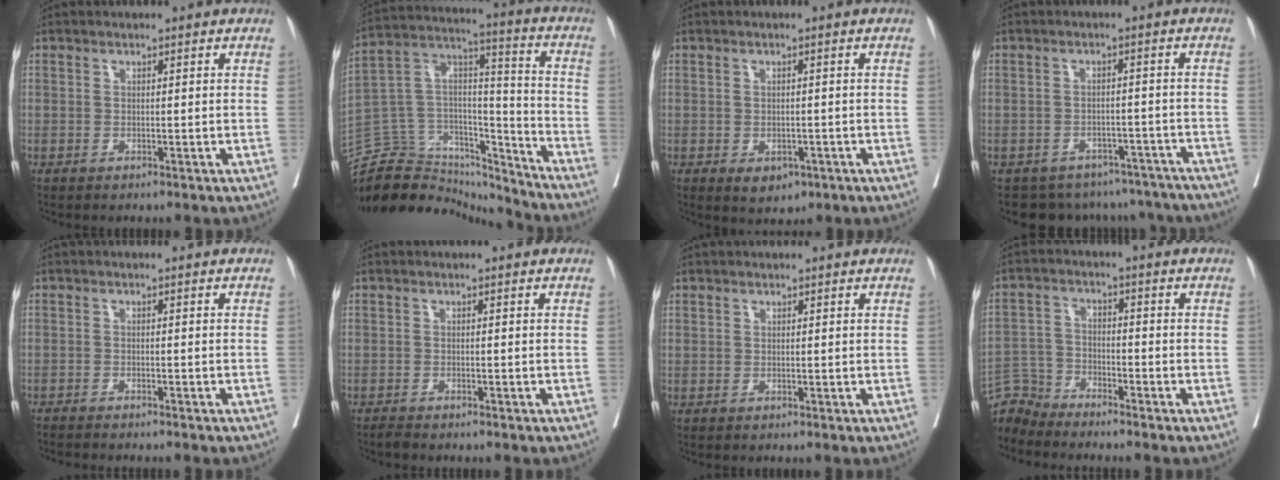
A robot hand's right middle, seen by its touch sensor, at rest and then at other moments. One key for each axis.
{"total": 22.7, "fx": -21.2, "fy": 6.4, "fz": 4.9, "tx": -0.121, "ty": 0.053, "tz": -0.344}
{"total": 3.4, "fx": -1.6, "fy": 2.2, "fz": 2.0, "tx": -0.024, "ty": -0.003, "tz": -0.013}
{"total": 13.1, "fx": -11.4, "fy": 6.1, "fz": 1.6, "tx": -0.019, "ty": 0.022, "tz": -0.122}
{"total": 3.7, "fx": -3.4, "fy": -0.6, "fz": 1.2, "tx": -0.020, "ty": -0.009, "tz": -0.058}
{"total": 1.1, "fx": -1.0, "fy": -0.2, "fz": 0.2, "tx": -0.013, "ty": -0.005, "tz": -0.020}
{"total": 0.9, "fx": 0.4, "fy": 0.8, "fz": 0.0, "tx": 0.010, "ty": 0.001, "tz": 0.003}
{"total": 5.5, "fx": -5.3, "fy": 0.3, "fz": -1.2, "tx": 0.019, "ty": 0.001, "tz": -0.107}